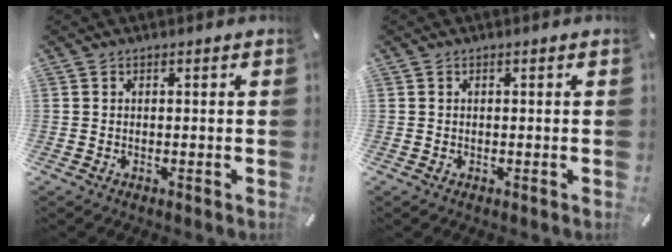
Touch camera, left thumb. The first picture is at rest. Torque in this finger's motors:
{"motor_torque": [0.00, 0.00, -0.03, 0.04, 0.00]}